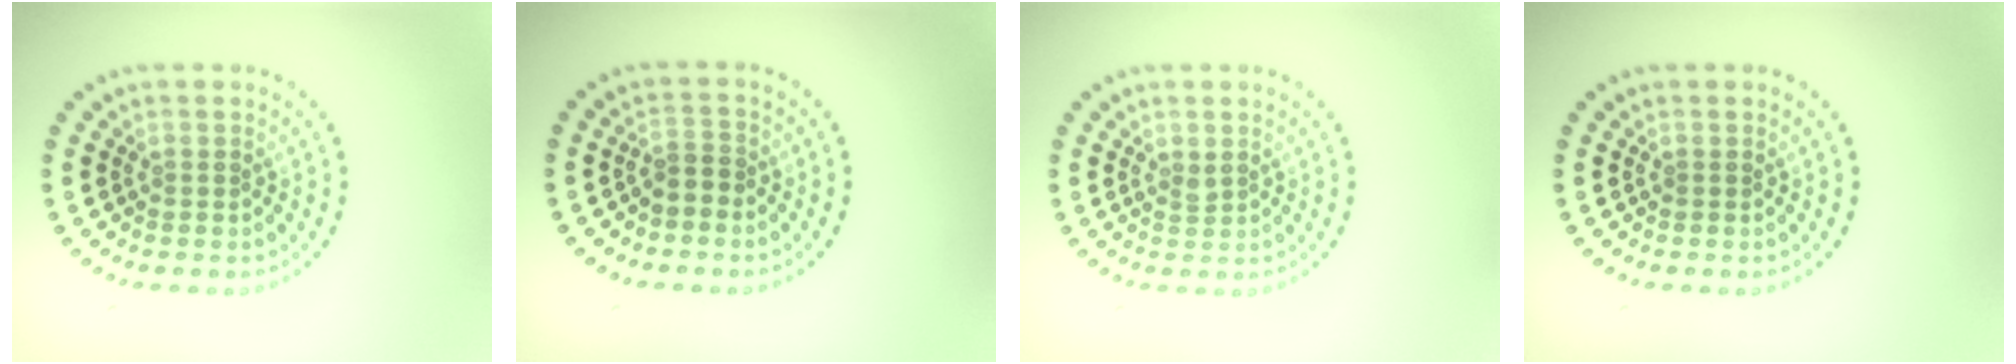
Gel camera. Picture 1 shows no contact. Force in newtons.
{"total": 1.3, "press": 0.9, "slide": 0.9}
{"total": 0.6, "press": 0.5, "slide": 0.4}
{"total": 0.0}